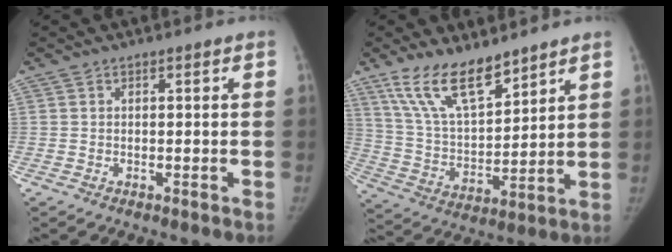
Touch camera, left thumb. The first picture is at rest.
{"total": 14.1, "force": [10.4, 5.3, 8.0], "torque": [-0.122, -0.057, 0.209]}